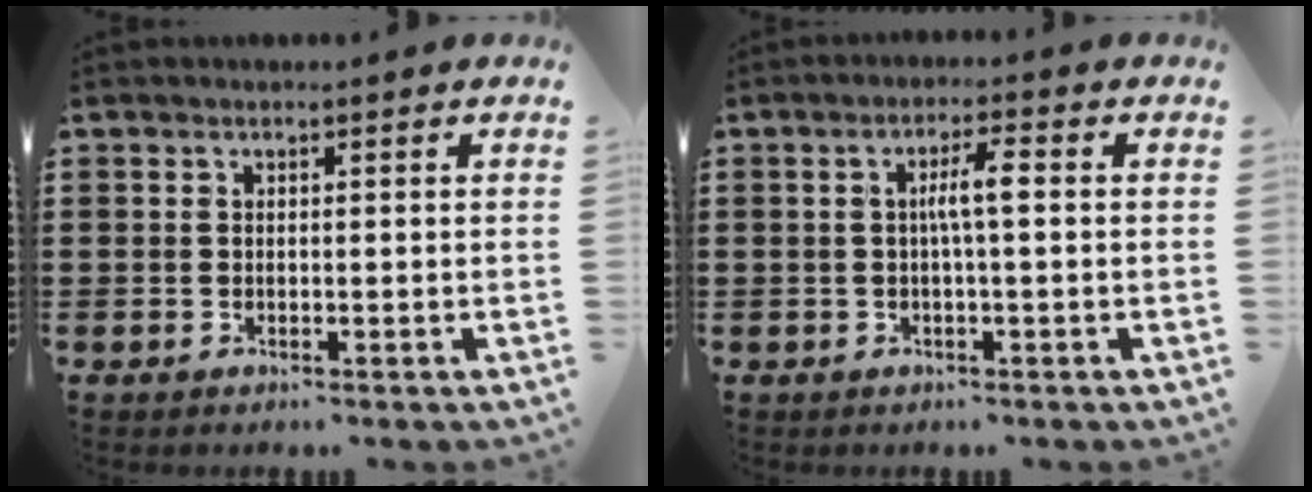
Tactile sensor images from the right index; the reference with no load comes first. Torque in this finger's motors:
{"motor_torque": [0.68, -0.32, 0.27, 0.07]}